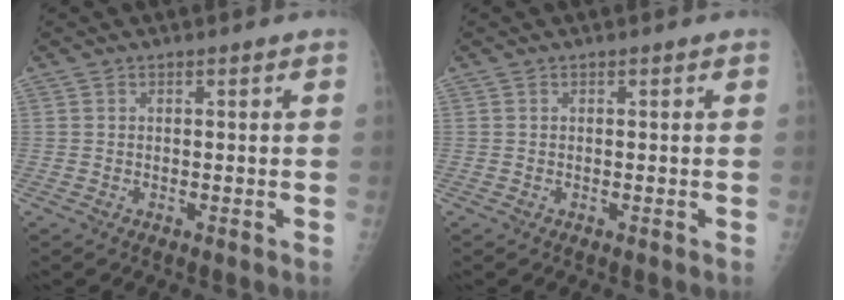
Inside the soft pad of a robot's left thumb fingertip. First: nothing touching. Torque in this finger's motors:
{"motor_torque": [0.01, 0.01, 0.02, -0.04, 0.00]}